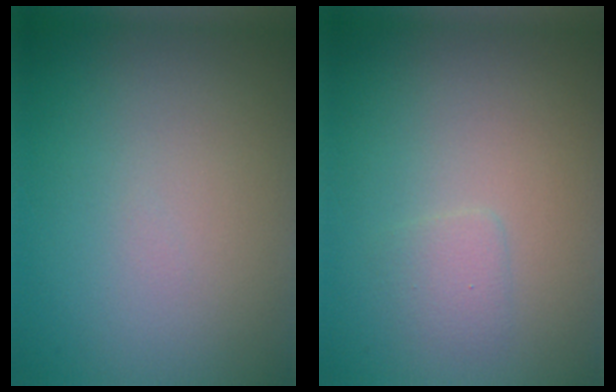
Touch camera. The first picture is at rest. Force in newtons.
{"total": 1.1, "press": 1.1, "slide": 0.1}